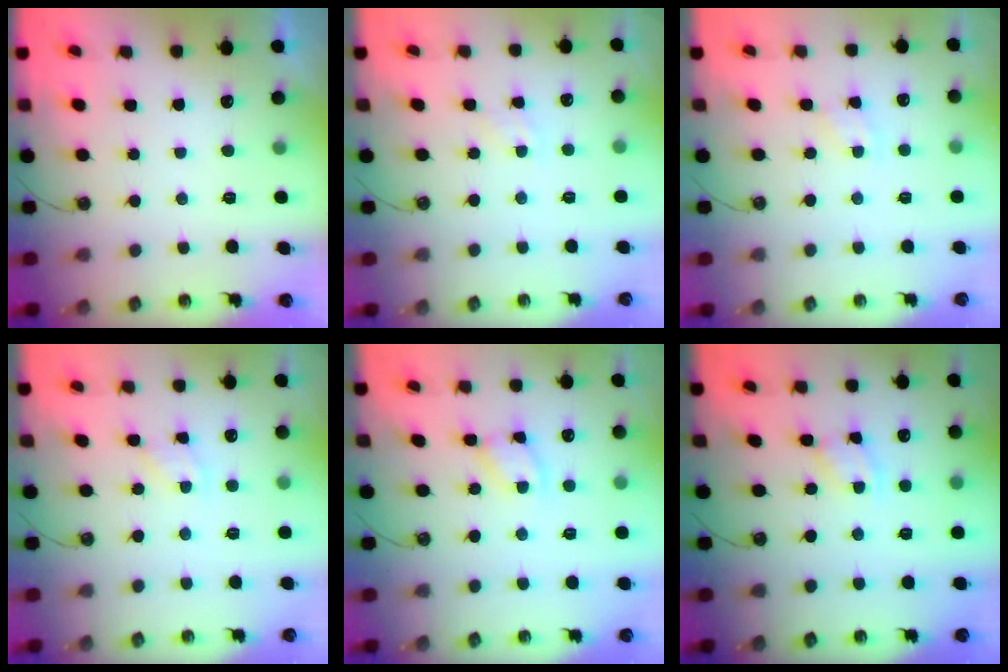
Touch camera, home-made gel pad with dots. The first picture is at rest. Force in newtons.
{"total": 1.3, "press": 1.3, "slide": 0.3}
{"total": 2.2, "press": 2.2, "slide": 0.3}
{"total": 2.7, "press": 2.6, "slide": 0.4}
{"total": 5.3, "press": 5.3, "slide": 0.3}
{"total": 2.1, "press": 2.1, "slide": 0.4}